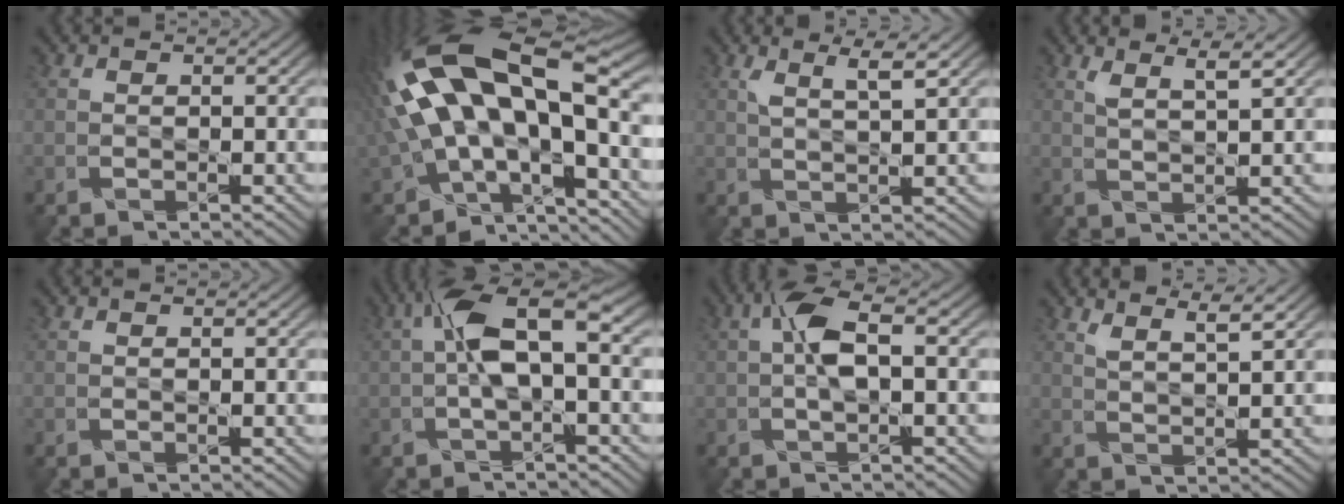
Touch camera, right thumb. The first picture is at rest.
{"total": 18.0, "force": [2.2, 8.3, 15.9], "torque": [-0.287, 0.003, 0.051]}
{"total": 2.9, "force": [2.0, 0.2, 2.0], "torque": [-0.033, 0.005, 0.039]}
{"total": 2.8, "force": [2.2, 0.1, 1.7], "torque": [-0.029, 0.004, 0.043]}
{"total": 0.0}
{"total": 6.3, "force": [0.7, 2.0, 6.0], "torque": [-0.120, 0.016, 0.008]}
{"total": 4.0, "force": [0.3, 1.4, 3.7], "torque": [-0.081, 0.012, 0.001]}
{"total": 3.0, "force": [2.5, 0.1, 1.6], "torque": [-0.025, 0.005, 0.051]}